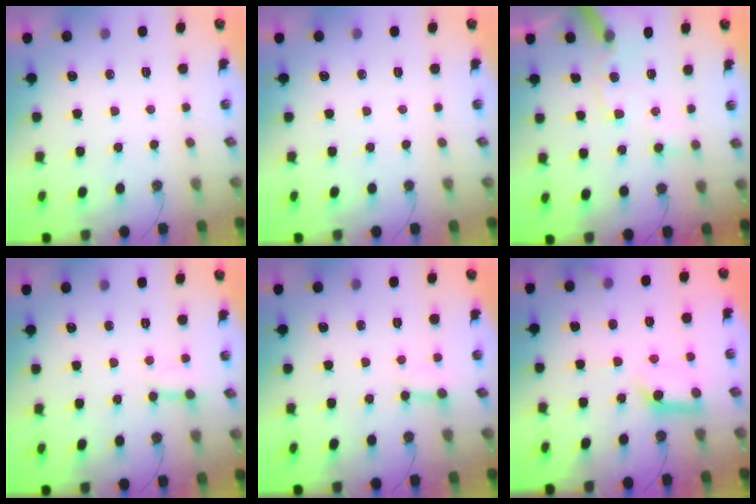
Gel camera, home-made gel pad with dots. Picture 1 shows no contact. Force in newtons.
{"total": 0.0}
{"total": 12.3, "press": 12.2, "slide": 2.0}
{"total": 4.7, "press": 4.7, "slide": 0.4}
{"total": 3.0, "press": 3.0, "slide": 0.2}
{"total": 11.6, "press": 11.5, "slide": 1.4}